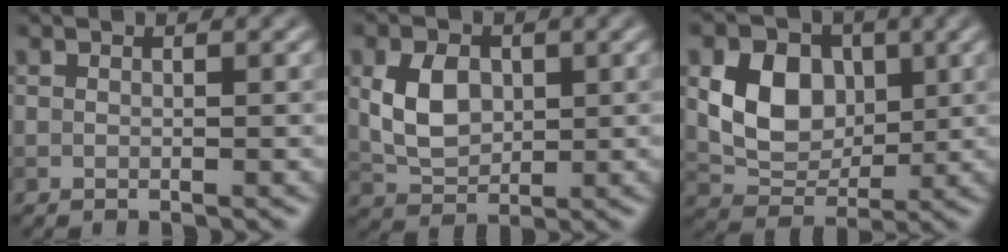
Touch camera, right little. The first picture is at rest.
{"total": 4.3, "force": [0.6, 3.1, 3.0], "torque": [-0.069, -0.001, 0.011]}
{"total": 6.4, "force": [1.1, 4.9, 3.9], "torque": [-0.075, -0.003, 0.021]}